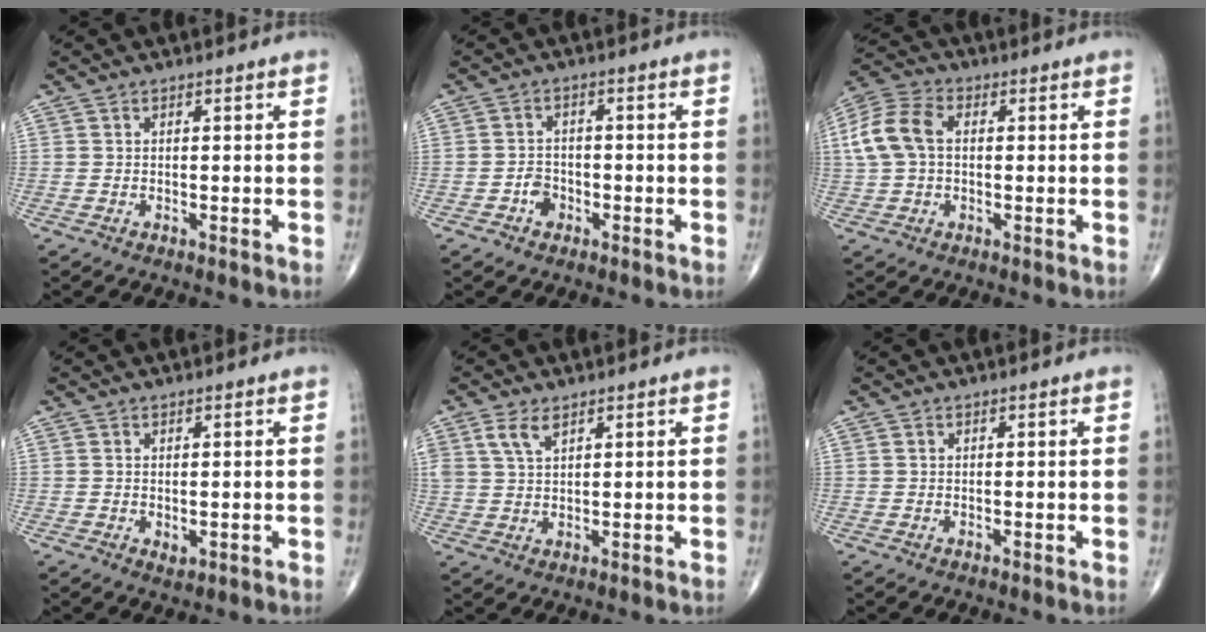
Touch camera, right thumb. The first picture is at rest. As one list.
[{"total": 3.1, "force": [-1.4, 2.4, 1.2], "torque": [-0.005, 0.013, -0.029]}, {"total": 9.5, "force": [1.1, 6.3, 7.0], "torque": [-0.156, 0.028, 0.017]}, {"total": 1.4, "force": [-0.2, 0.8, 1.1], "torque": [-0.013, -0.004, 0.000]}, {"total": 4.1, "force": [2.4, 1.9, 2.7], "torque": [-0.055, -0.002, 0.052]}, {"total": 0.0}]